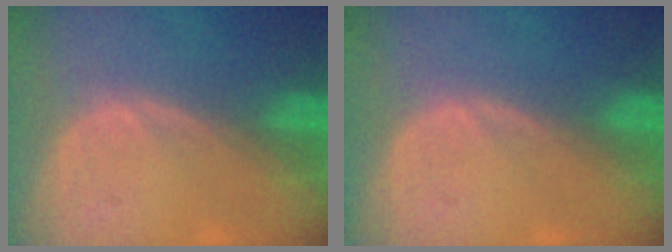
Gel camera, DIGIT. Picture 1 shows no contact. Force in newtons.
{"total": 0.0}